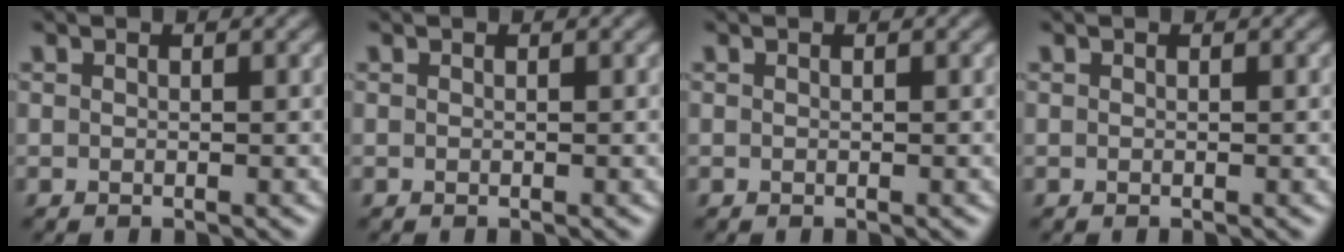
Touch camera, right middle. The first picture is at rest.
{"total": 0.0}
{"total": 0.0}
{"total": 0.0}